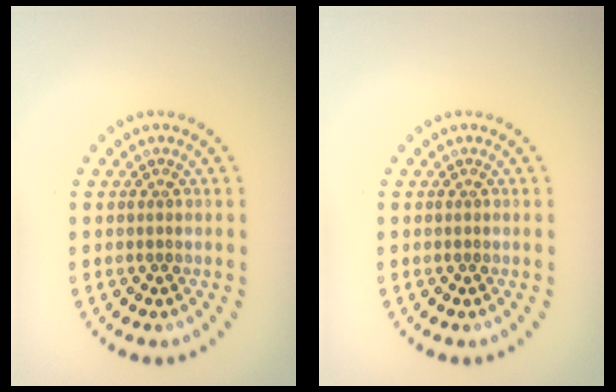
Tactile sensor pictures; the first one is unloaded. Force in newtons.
{"total": 0.0}